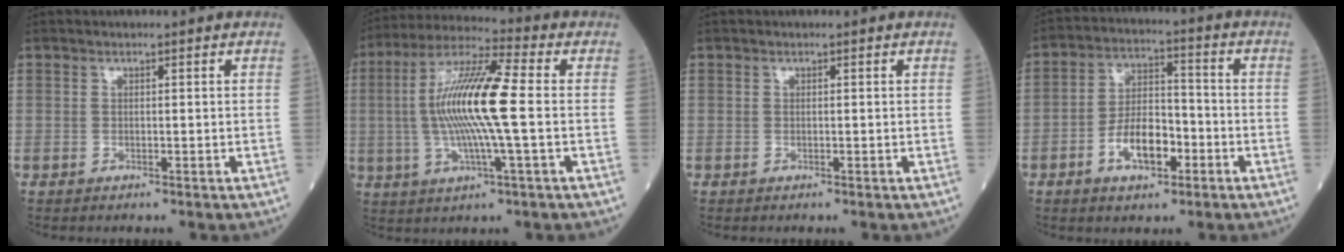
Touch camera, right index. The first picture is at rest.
{"total": 14.6, "force": [-0.2, 0.9, 14.5], "torque": [-0.289, 0.008, -0.011]}
{"total": 0.0}
{"total": 8.5, "force": [-3.5, 3.9, 6.7], "torque": [-0.127, 0.013, -0.063]}